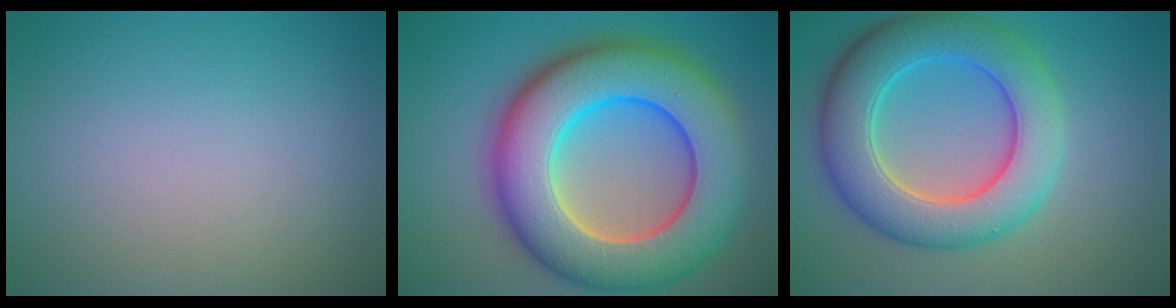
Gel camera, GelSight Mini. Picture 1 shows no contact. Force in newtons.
{"total": 13.6, "press": 13.6, "slide": 0.6}
{"total": 8.6, "press": 8.6, "slide": 0.5}